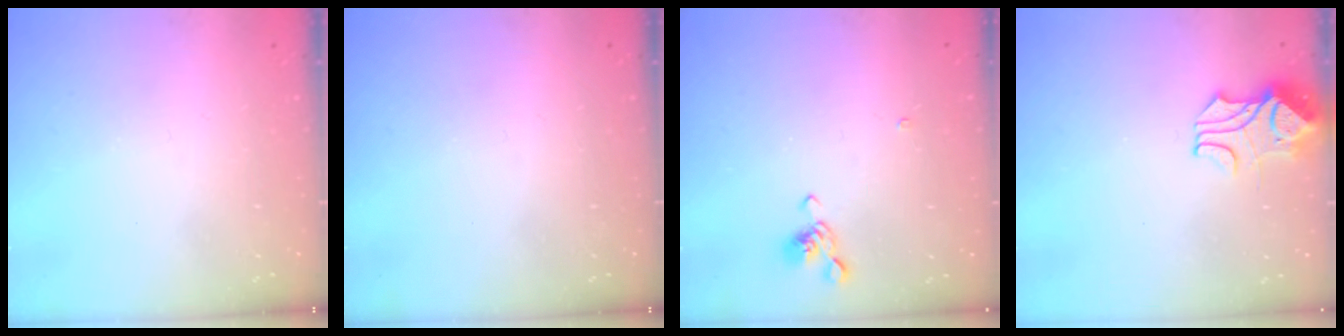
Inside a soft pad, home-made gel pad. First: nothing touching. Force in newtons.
{"total": 0.0}
{"total": 3.2, "press": 3.1, "slide": 0.7}
{"total": 1.7, "press": 1.2, "slide": 1.1}